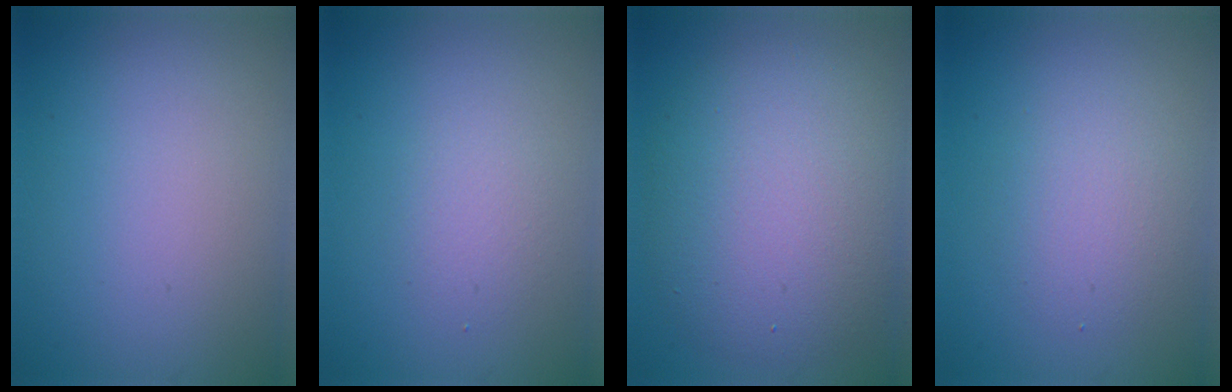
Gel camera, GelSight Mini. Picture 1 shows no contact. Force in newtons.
{"total": 1.7, "press": 1.7, "slide": 0.2}
{"total": 8.8, "press": 8.7, "slide": 0.5}
{"total": 2.7, "press": 2.7, "slide": 0.3}